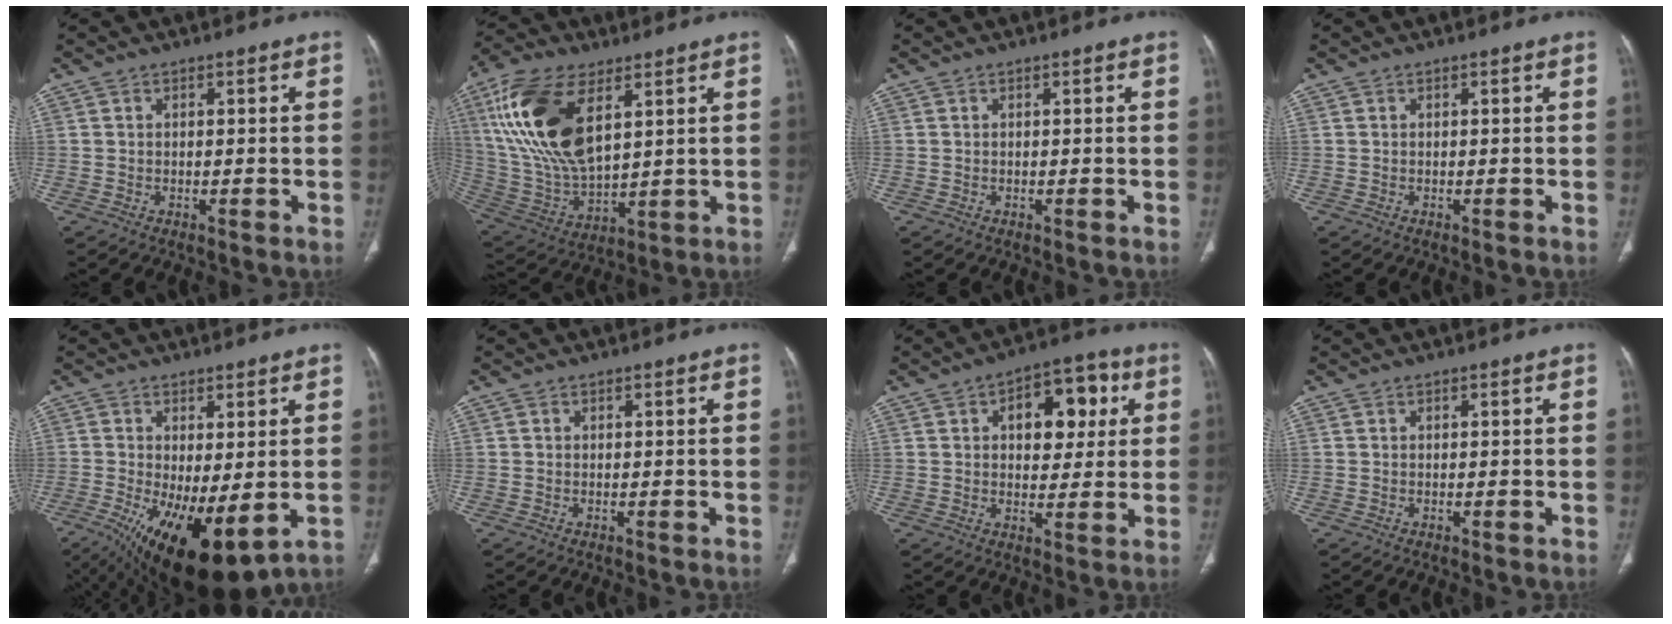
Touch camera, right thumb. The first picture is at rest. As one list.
[{"total": 21.0, "force": [7.9, 10.4, 16.5], "torque": [-0.332, -0.022, 0.156]}, {"total": 0.0}, {"total": 0.0}, {"total": 15.1, "force": [-3.4, 6.3, 13.2], "torque": [-0.234, -0.024, -0.031]}, {"total": 0.0}, {"total": 12.2, "force": [3.5, 7.3, 9.1], "torque": [-0.077, 0.007, 0.046]}, {"total": 0.0}]